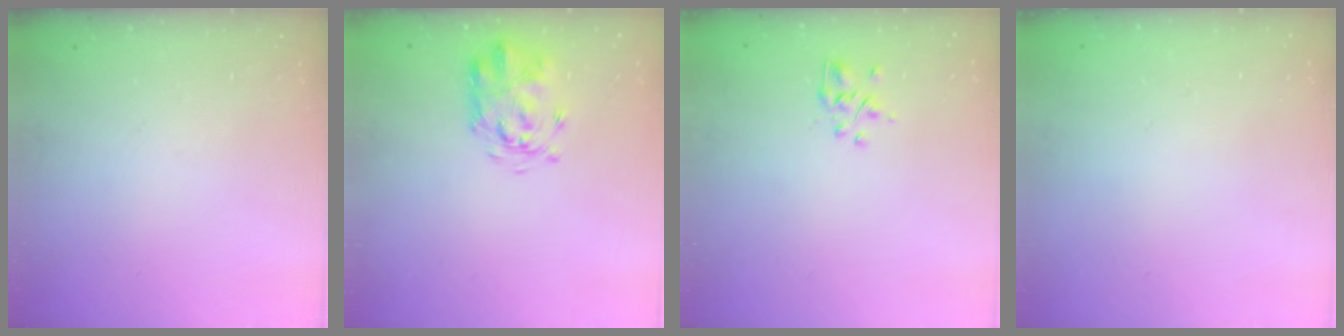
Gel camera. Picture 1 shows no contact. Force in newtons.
{"total": 3.5, "press": 3.4, "slide": 0.9}
{"total": 1.9, "press": 1.7, "slide": 0.9}
{"total": 1.8, "press": 1.7, "slide": 0.1}